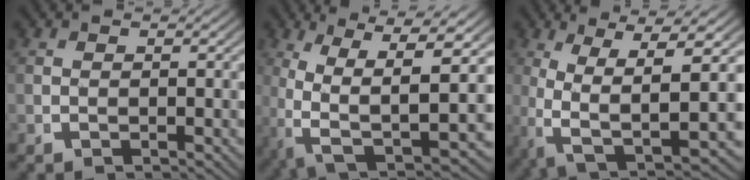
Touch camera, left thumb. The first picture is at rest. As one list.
[{"total": 12.8, "force": [-1.5, 7.3, 10.4], "torque": [-0.175, -0.048, 0.004]}, {"total": 11.1, "force": [-1.5, 5.6, 9.5], "torque": [-0.171, -0.042, 0.007]}]